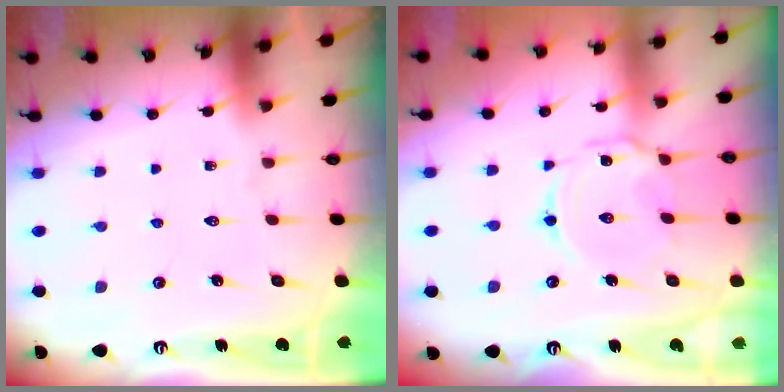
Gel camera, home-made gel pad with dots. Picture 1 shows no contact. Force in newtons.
{"total": 5.5, "press": 5.5, "slide": 0.4}